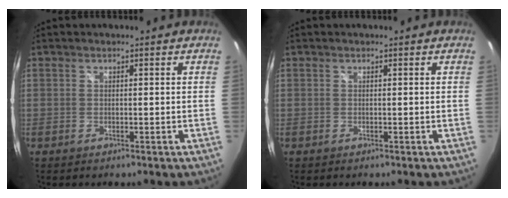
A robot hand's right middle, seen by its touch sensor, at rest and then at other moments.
{"total": 0.0}